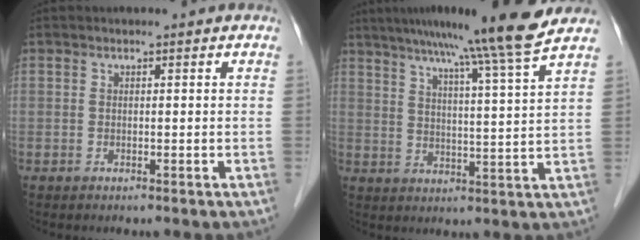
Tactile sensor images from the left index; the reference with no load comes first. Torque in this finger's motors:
{"motor_torque": [1.03, -1.10, 0.75, 0.21]}